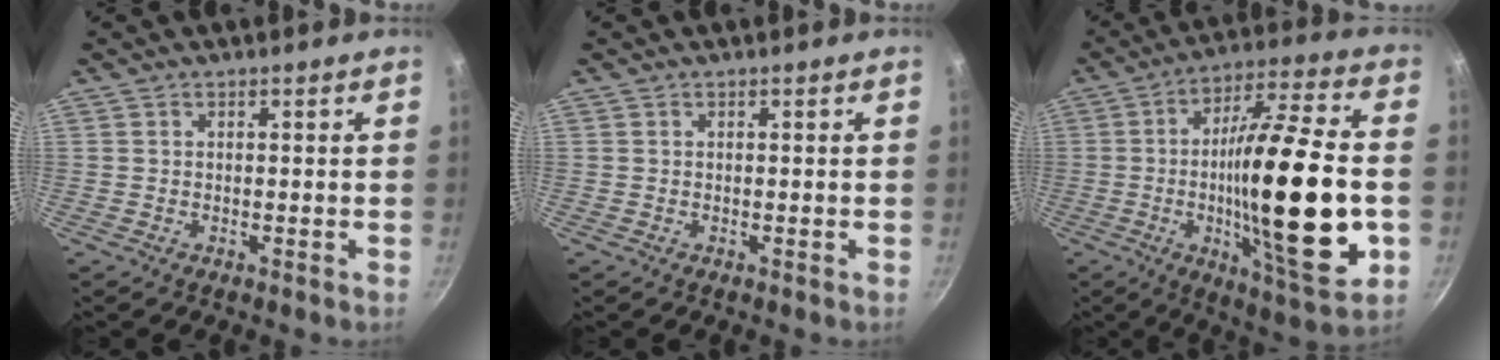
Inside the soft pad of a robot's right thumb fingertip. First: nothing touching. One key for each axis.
{"total": 0.0}
{"total": 26.6, "fx": -3.9, "fy": 6.0, "fz": 25.6, "tx": -0.420, "ty": 0.013, "tz": -0.061}